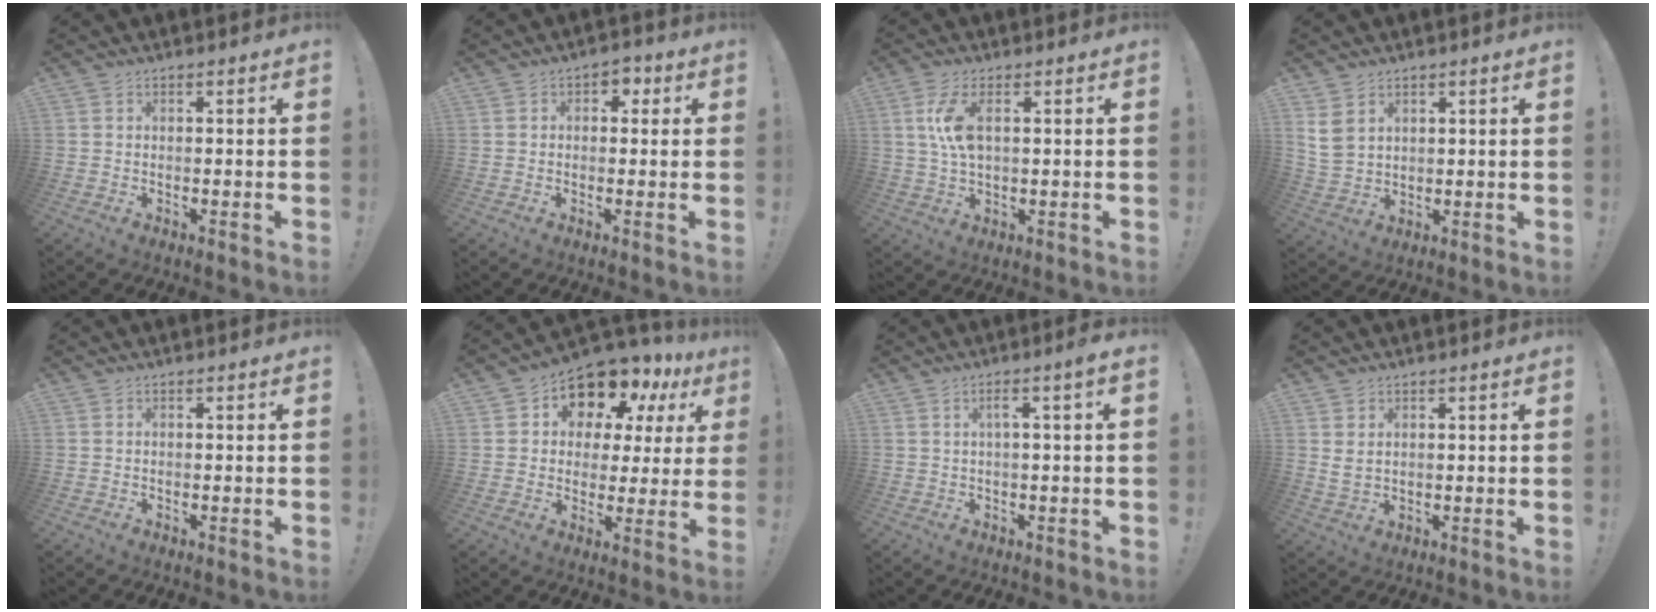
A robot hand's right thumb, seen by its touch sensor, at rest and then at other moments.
{"total": 3.1, "force": [0.3, 2.6, 1.8], "torque": [-0.013, 0.002, 0.000]}
{"total": 8.2, "force": [1.7, 3.5, 7.2], "torque": [-0.148, -0.007, 0.025]}
{"total": 6.6, "force": [3.5, 4.6, 3.3], "torque": [-0.059, -0.011, 0.069]}
{"total": 0.0}
{"total": 10.7, "force": [7.6, 6.2, 4.2], "torque": [-0.061, -0.070, 0.134]}
{"total": 3.9, "force": [0.5, 0.0, 3.9], "torque": [-0.064, 0.000, 0.002]}
{"total": 3.3, "force": [1.7, 2.0, 2.1], "torque": [-0.039, -0.007, 0.030]}